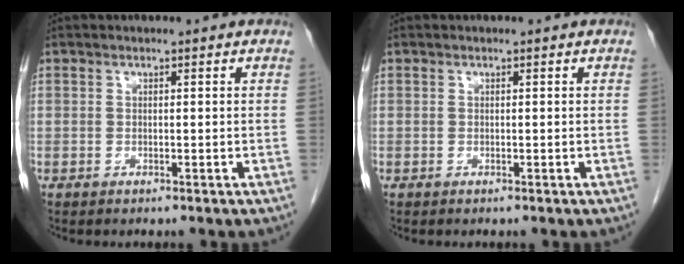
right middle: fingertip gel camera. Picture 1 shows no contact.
{"total": 0.0}